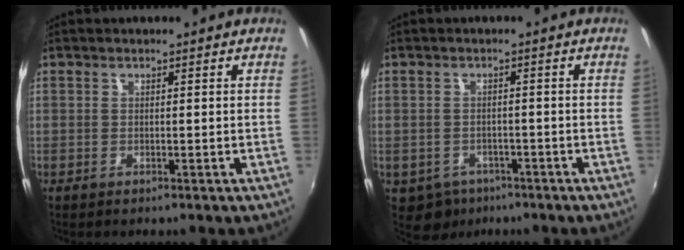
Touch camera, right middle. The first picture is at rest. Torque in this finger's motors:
{"motor_torque": [0.09, -0.26, -0.02, -0.01]}